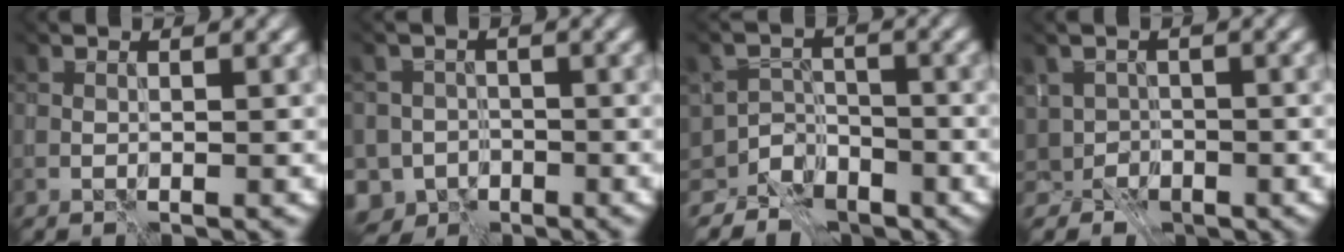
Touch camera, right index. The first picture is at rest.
{"total": 6.5, "force": [-4.2, 4.8, 1.0], "torque": [-0.003, -0.010, -0.075]}
{"total": 5.6, "force": [-4.1, 3.8, -0.3], "torque": [0.035, 0.002, -0.058]}
{"total": 3.8, "force": [-1.6, 3.4, 0.2], "torque": [0.018, 0.002, -0.031]}